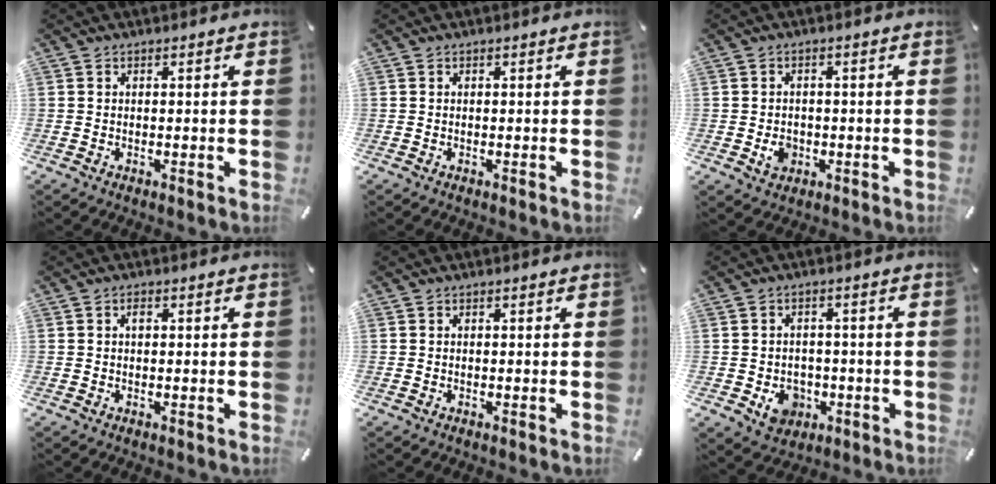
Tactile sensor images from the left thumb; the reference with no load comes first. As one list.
[{"total": 0.0}, {"total": 4.0, "force": [-0.9, 3.4, 1.9], "torque": [-0.023, 0.004, -0.015]}, {"total": 1.0, "force": [0.2, 0.6, 0.9], "torque": [-0.018, 0.003, 0.002]}, {"total": 0.0}, {"total": 6.9, "force": [-2.1, 5.9, 2.9], "torque": [-0.040, 0.007, -0.036]}]